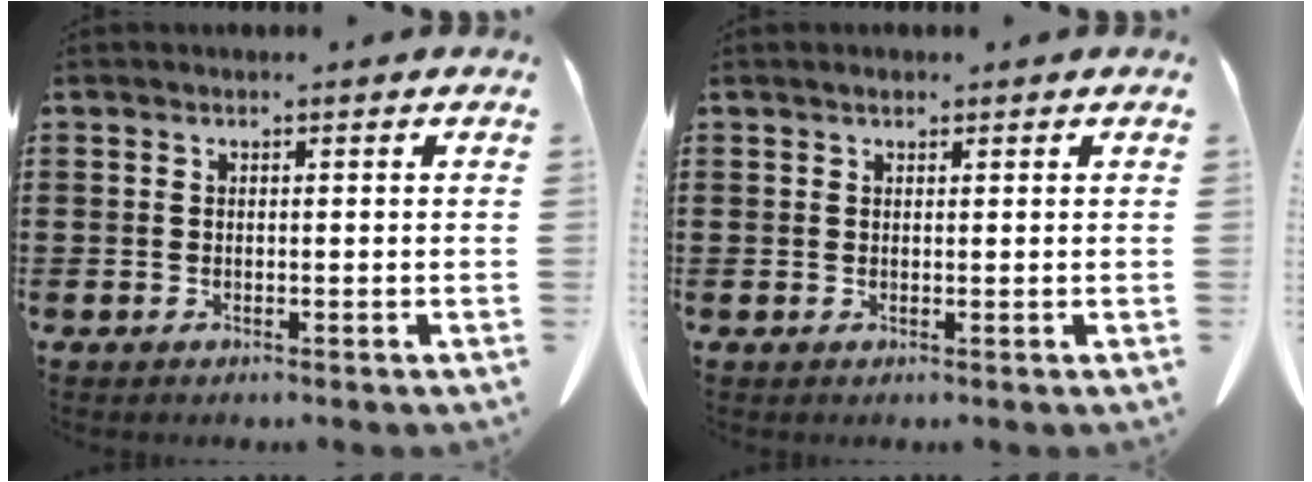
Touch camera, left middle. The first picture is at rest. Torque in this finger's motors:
{"motor_torque": [-0.03, 0.11, 0.00, 0.01]}